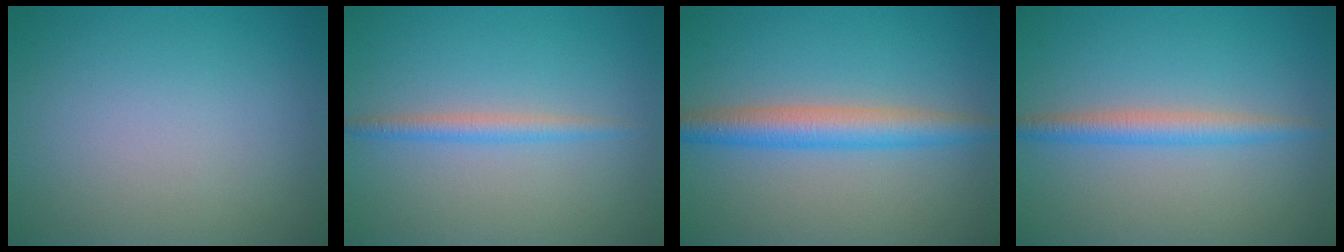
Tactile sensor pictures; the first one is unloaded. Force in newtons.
{"total": 1.7, "press": 1.7, "slide": 0.1}
{"total": 4.0, "press": 4.0, "slide": 0.0}
{"total": 2.5, "press": 2.5, "slide": 0.1}